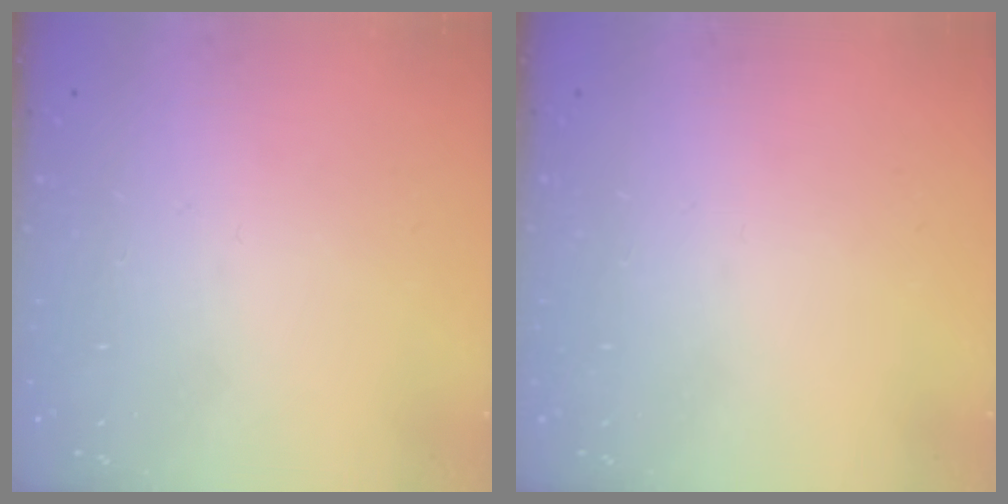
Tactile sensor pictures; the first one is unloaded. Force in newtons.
{"total": 0.0}